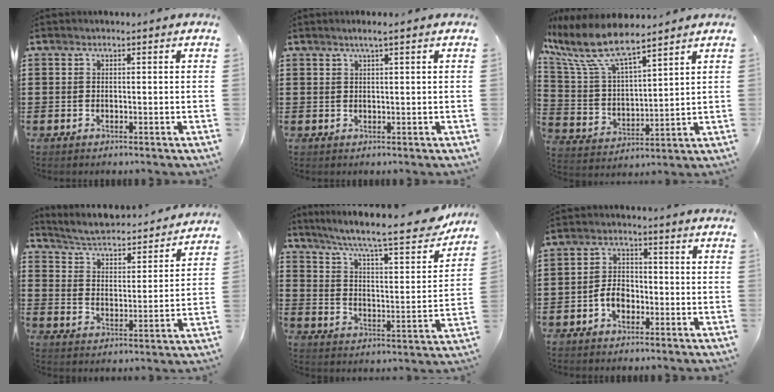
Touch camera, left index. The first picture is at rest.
{"total": 0.9, "force": [0.5, -0.1, 0.8], "torque": [-0.013, -0.001, 0.009]}
{"total": 9.9, "force": [7.8, 2.1, 5.7], "torque": [-0.148, -0.036, 0.133]}
{"total": 4.0, "force": [3.8, 0.0, 1.1], "torque": [-0.043, -0.036, 0.057]}
{"total": 9.6, "force": [7.8, 0.7, 5.5], "torque": [-0.121, -0.053, 0.124]}
{"total": 3.9, "force": [-1.5, 2.6, 2.5], "torque": [-0.062, 0.001, -0.034]}